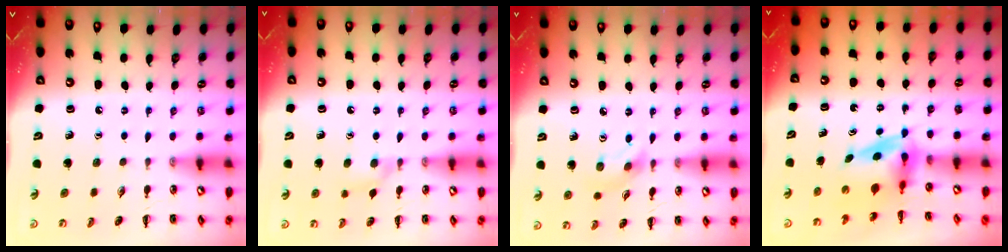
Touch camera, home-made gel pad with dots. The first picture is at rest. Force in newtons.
{"total": 5.6, "press": 5.3, "slide": 1.8}
{"total": 2.8, "press": 2.7, "slide": 0.9}
{"total": 6.0, "press": 5.9, "slide": 1.1}